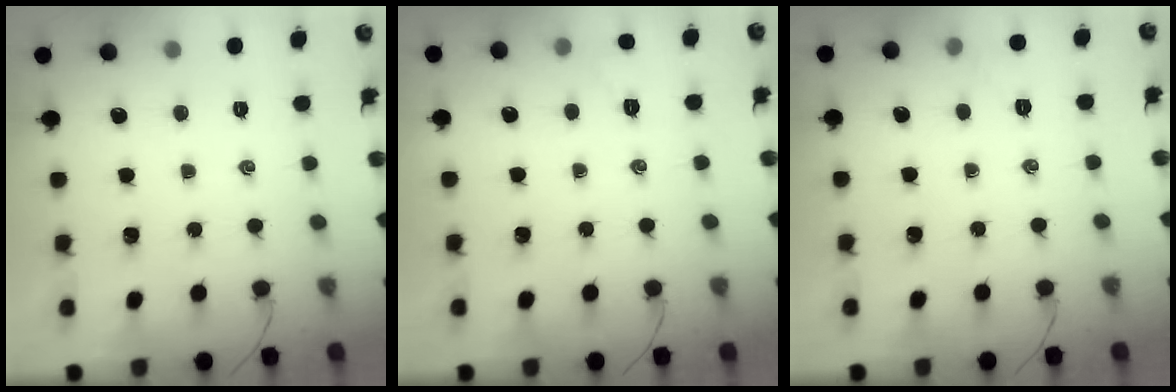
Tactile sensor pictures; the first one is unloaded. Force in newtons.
{"total": 4.9, "press": 4.7, "slide": 1.5}
{"total": 3.9, "press": 3.7, "slide": 1.1}